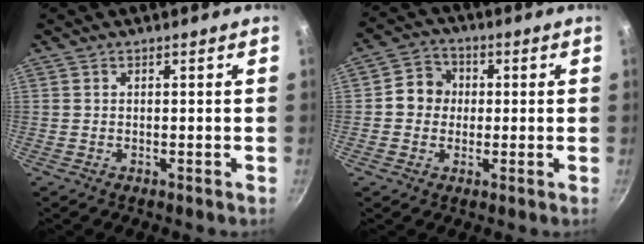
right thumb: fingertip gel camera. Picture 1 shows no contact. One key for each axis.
{"total": 6.7, "fx": 0.3, "fy": 6.1, "fz": 2.7, "tx": -0.011, "ty": 0.013, "tz": -0.011}